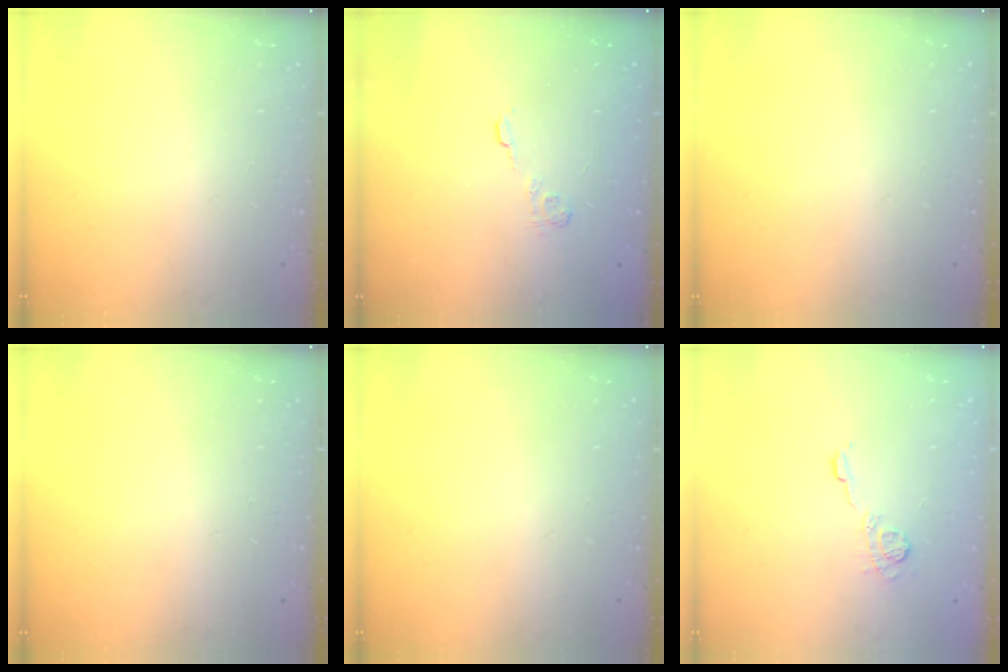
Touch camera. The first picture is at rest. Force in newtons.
{"total": 2.9, "press": 2.5, "slide": 1.6}
{"total": 0.0}
{"total": 0.0}
{"total": 0.0}
{"total": 6.2, "press": 6.2, "slide": 0.9}